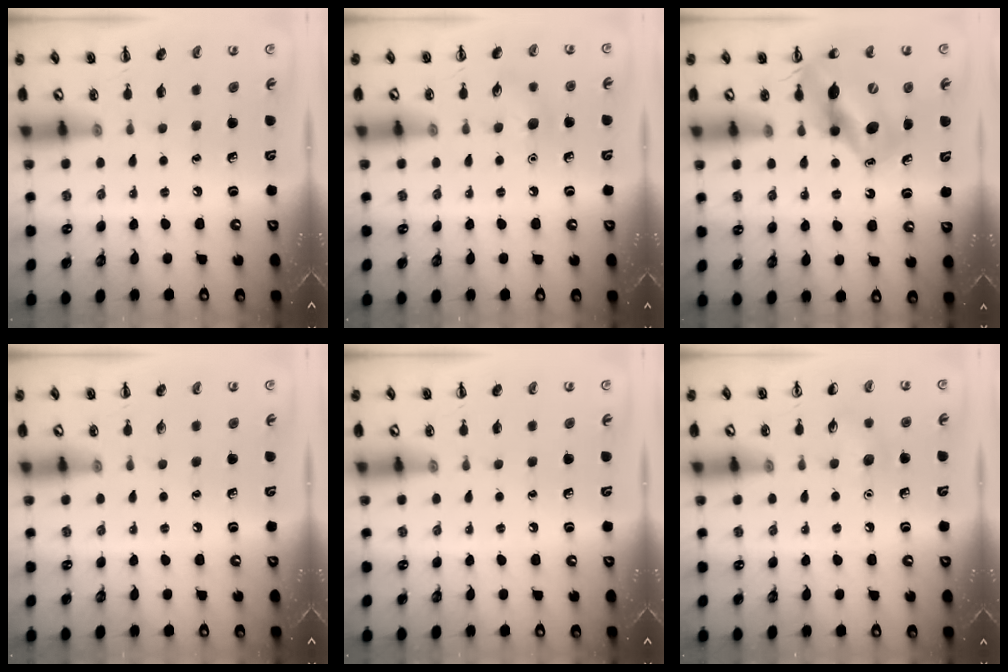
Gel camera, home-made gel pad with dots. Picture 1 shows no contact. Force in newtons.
{"total": 8.2, "press": 7.9, "slide": 2.0}
{"total": 13.1, "press": 12.5, "slide": 4.0}
{"total": 0.0}
{"total": 0.0}
{"total": 5.3, "press": 5.0, "slide": 1.6}